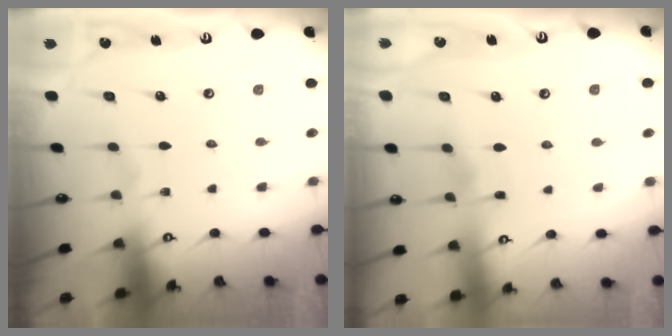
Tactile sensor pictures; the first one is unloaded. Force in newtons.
{"total": 3.4, "press": 3.4, "slide": 0.4}